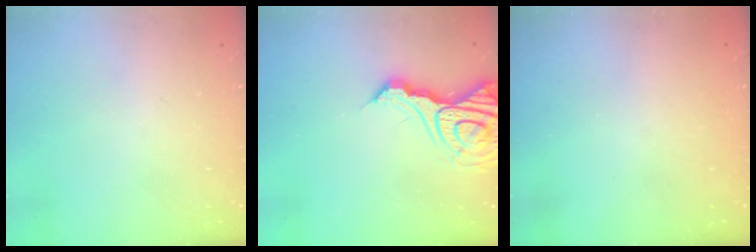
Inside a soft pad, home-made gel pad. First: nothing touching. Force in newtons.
{"total": 15.4, "press": 15.3, "slide": 1.7}
{"total": 0.0}